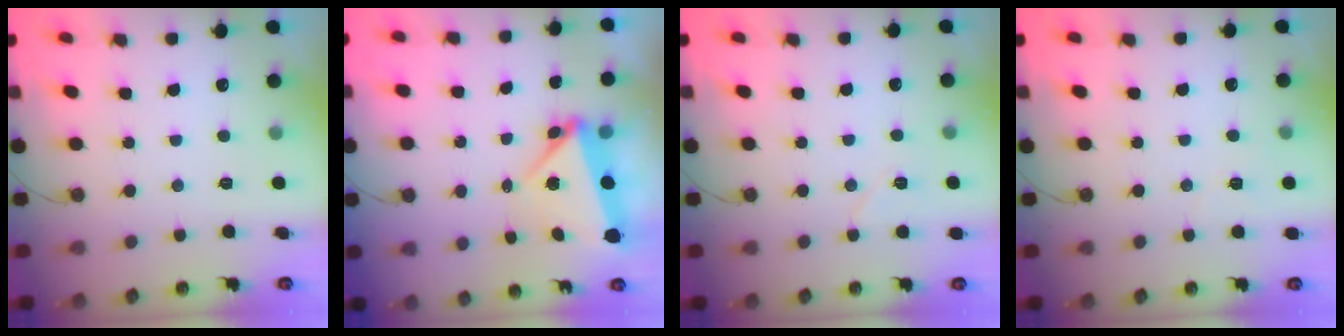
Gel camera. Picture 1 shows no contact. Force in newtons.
{"total": 6.1, "press": 4.6, "slide": 4.1}
{"total": 6.2, "press": 5.7, "slide": 2.5}
{"total": 5.0, "press": 1.7, "slide": 4.7}